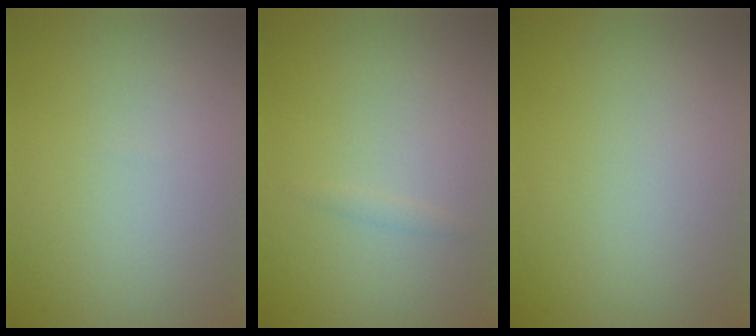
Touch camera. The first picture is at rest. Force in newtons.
{"total": 0.6, "press": 0.6, "slide": 0.0}
{"total": 0.0}